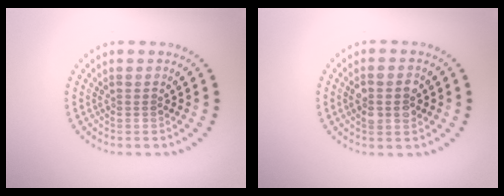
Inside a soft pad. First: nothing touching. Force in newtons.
{"total": 2.7, "press": 2.7, "slide": 0.3}